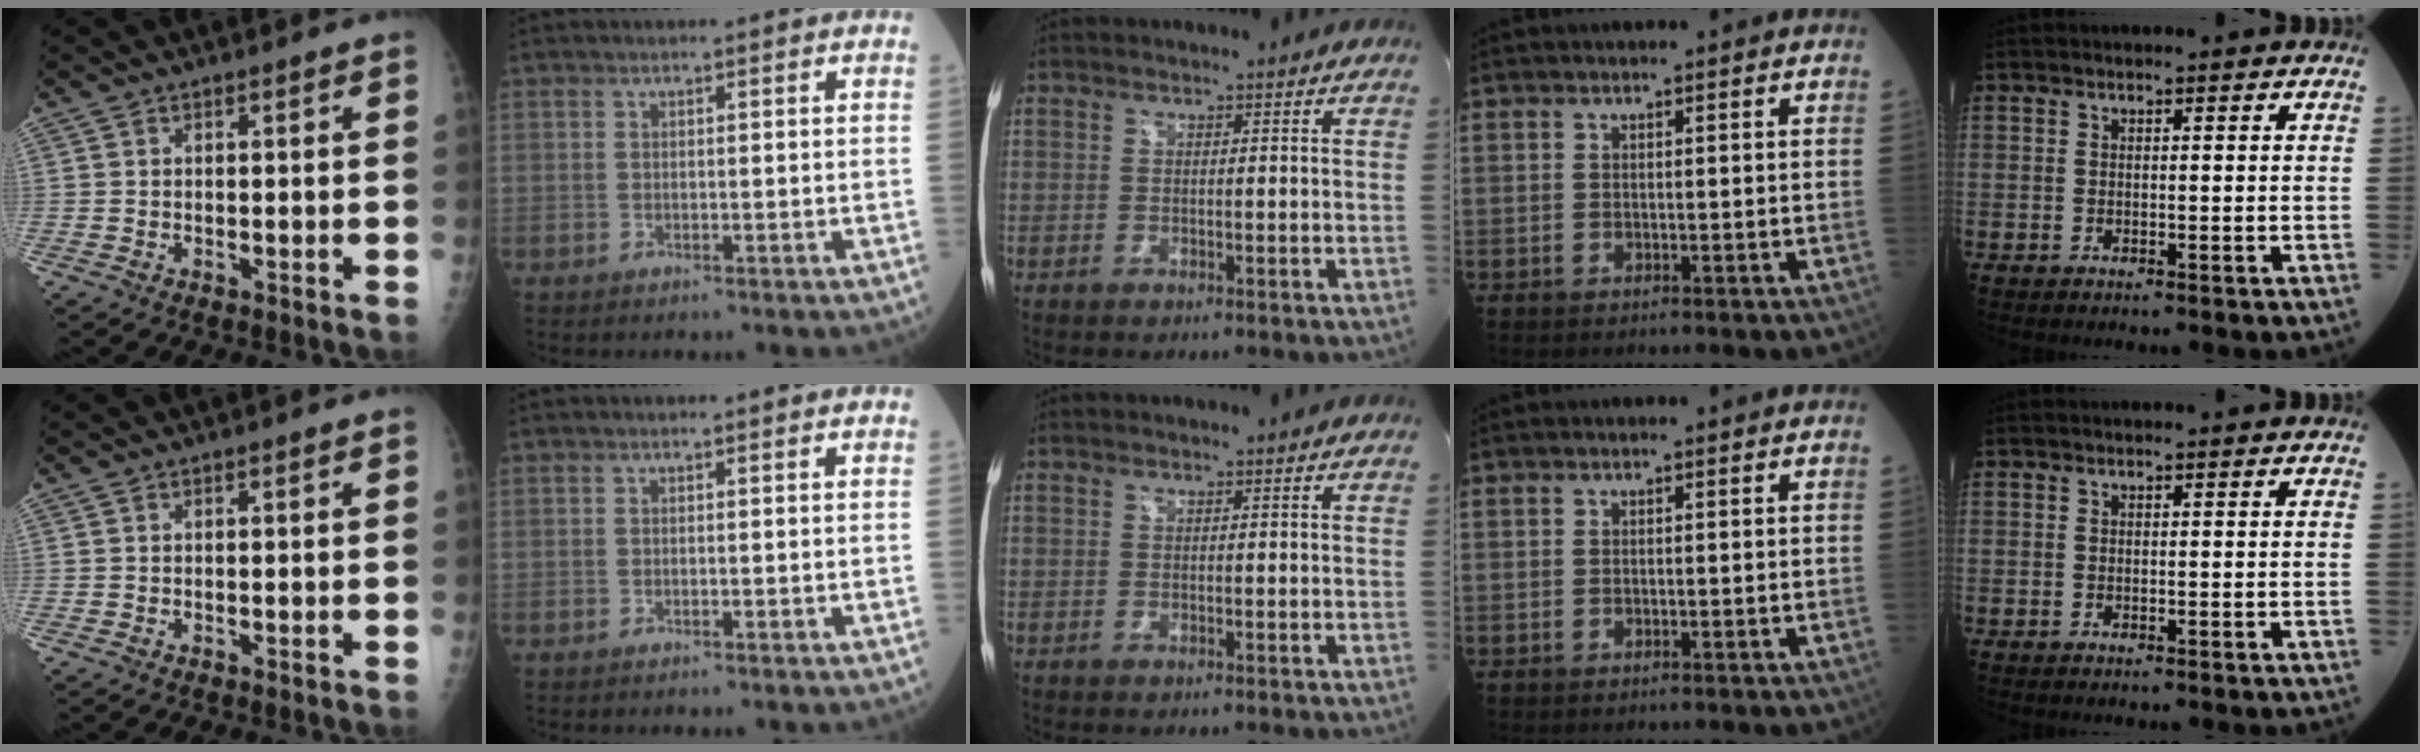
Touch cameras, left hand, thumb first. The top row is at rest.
{}